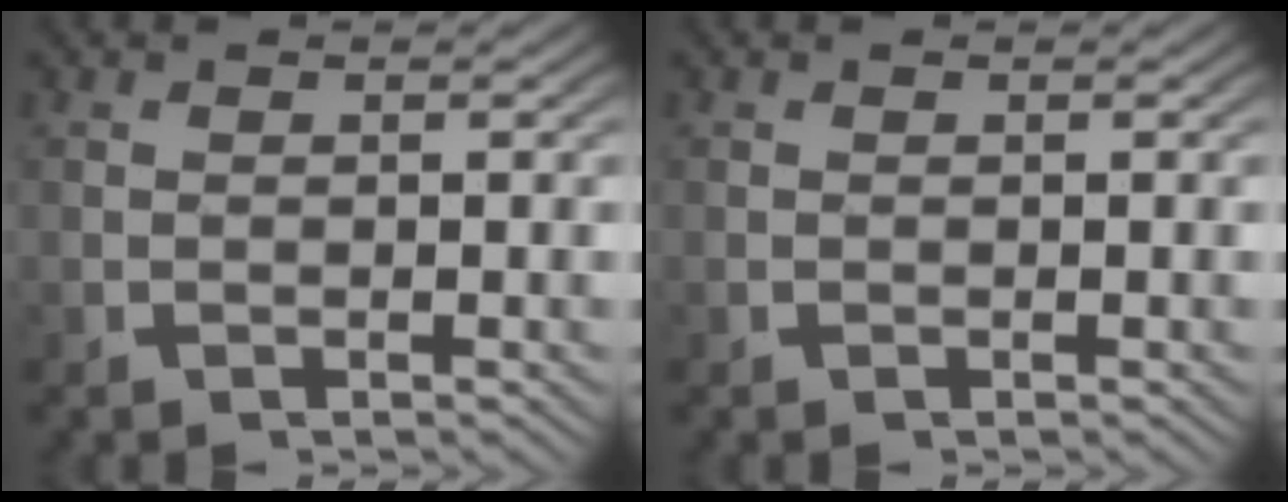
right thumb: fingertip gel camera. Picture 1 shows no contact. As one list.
[{"total": 0.0}]